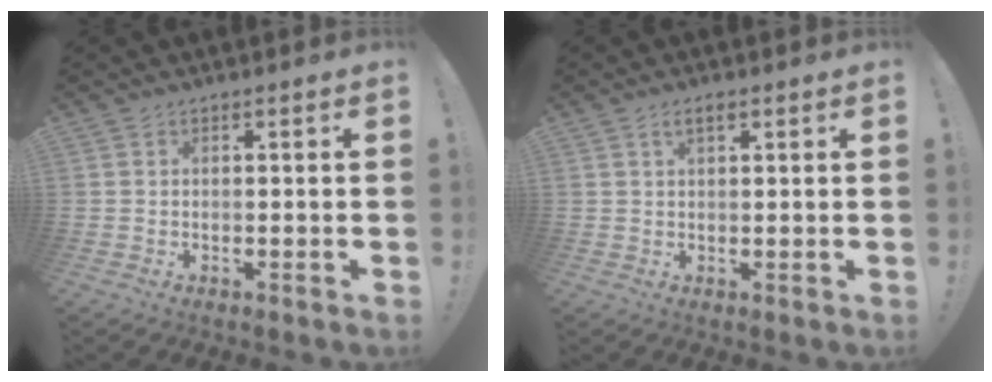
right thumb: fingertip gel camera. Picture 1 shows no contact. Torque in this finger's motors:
{"motor_torque": [-0.50, 0.44, 0.44, 0.18, -0.02]}